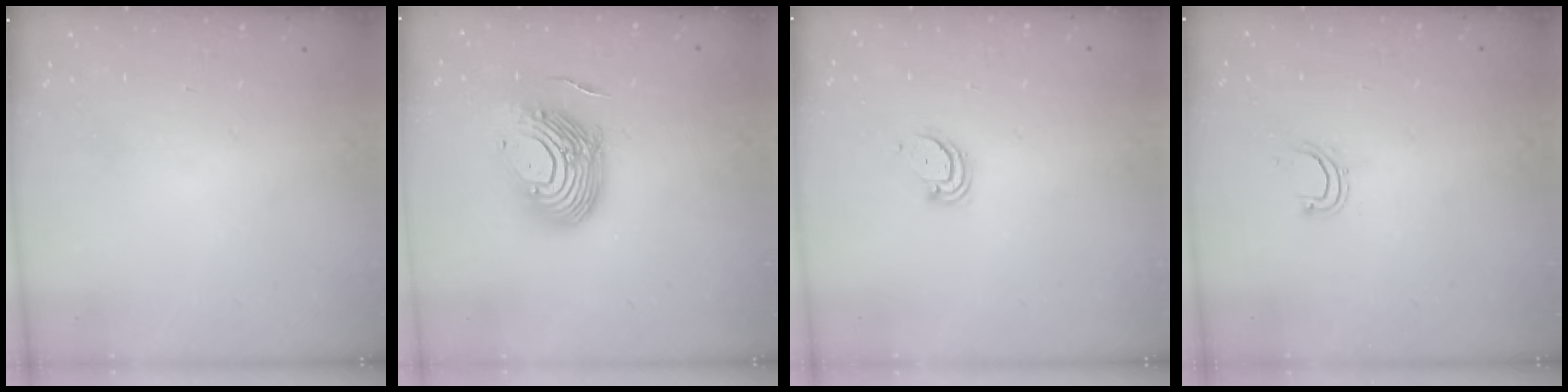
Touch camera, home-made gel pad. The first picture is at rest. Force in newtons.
{"total": 12.7, "press": 12.3, "slide": 2.9}
{"total": 3.0, "press": 3.0, "slide": 0.2}
{"total": 4.7, "press": 4.6, "slide": 0.9}